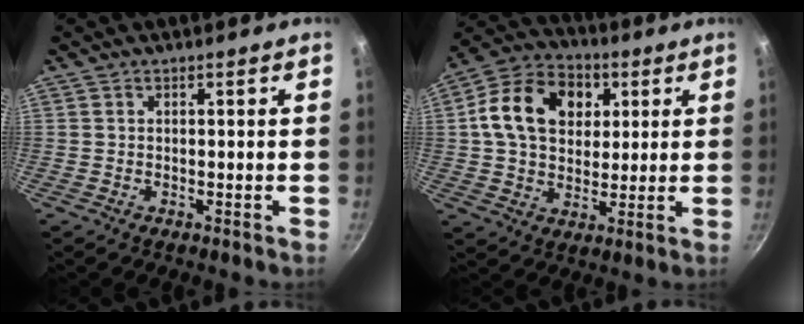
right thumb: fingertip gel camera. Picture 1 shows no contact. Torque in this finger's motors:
{"motor_torque": [0.31, 0.39, 0.42, -0.26, 0.20]}